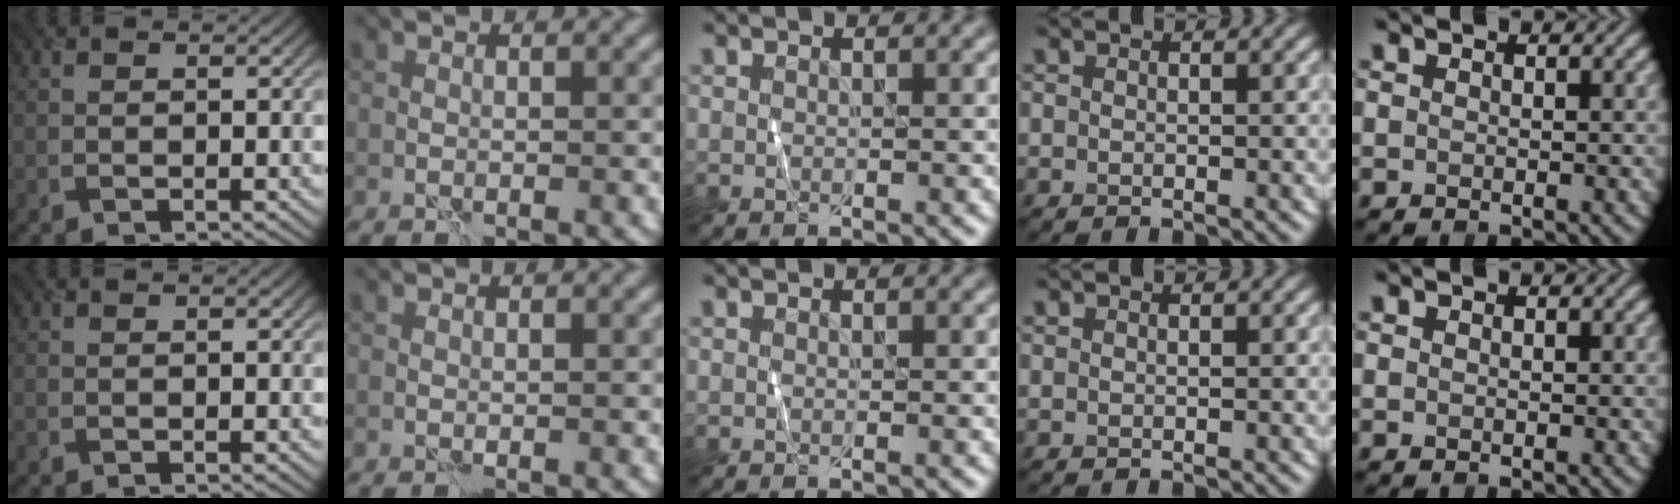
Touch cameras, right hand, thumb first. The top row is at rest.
{}